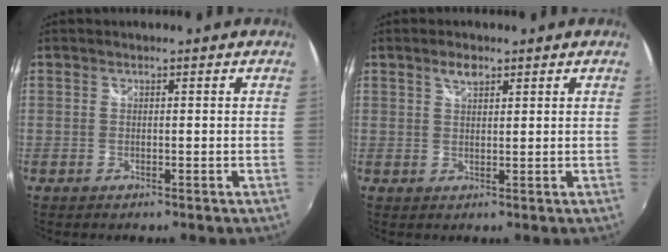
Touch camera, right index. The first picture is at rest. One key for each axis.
{"total": 2.5, "fx": 1.6, "fy": 1.2, "fz": 1.5, "tx": -0.024, "ty": 0.005, "tz": 0.029}